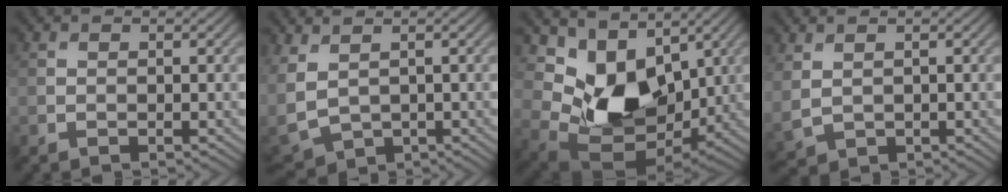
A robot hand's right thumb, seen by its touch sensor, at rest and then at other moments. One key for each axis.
{"total": 5.8, "fx": 1.4, "fy": 3.9, "fz": 4.0, "tx": -0.130, "ty": -0.015, "tz": 0.040}
{"total": 11.0, "fx": 3.5, "fy": 7.4, "fz": 7.4, "tx": -0.160, "ty": -0.023, "tz": 0.067}
{"total": 2.8, "fx": 1.0, "fy": 1.9, "fz": 1.8, "tx": -0.058, "ty": -0.005, "tz": 0.027}